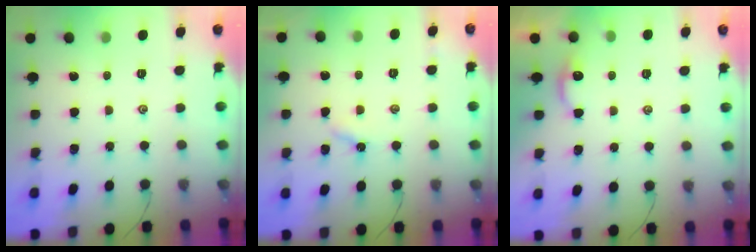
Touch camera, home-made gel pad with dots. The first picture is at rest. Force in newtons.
{"total": 2.9, "press": 2.8, "slide": 0.4}
{"total": 2.6, "press": 2.6, "slide": 0.3}